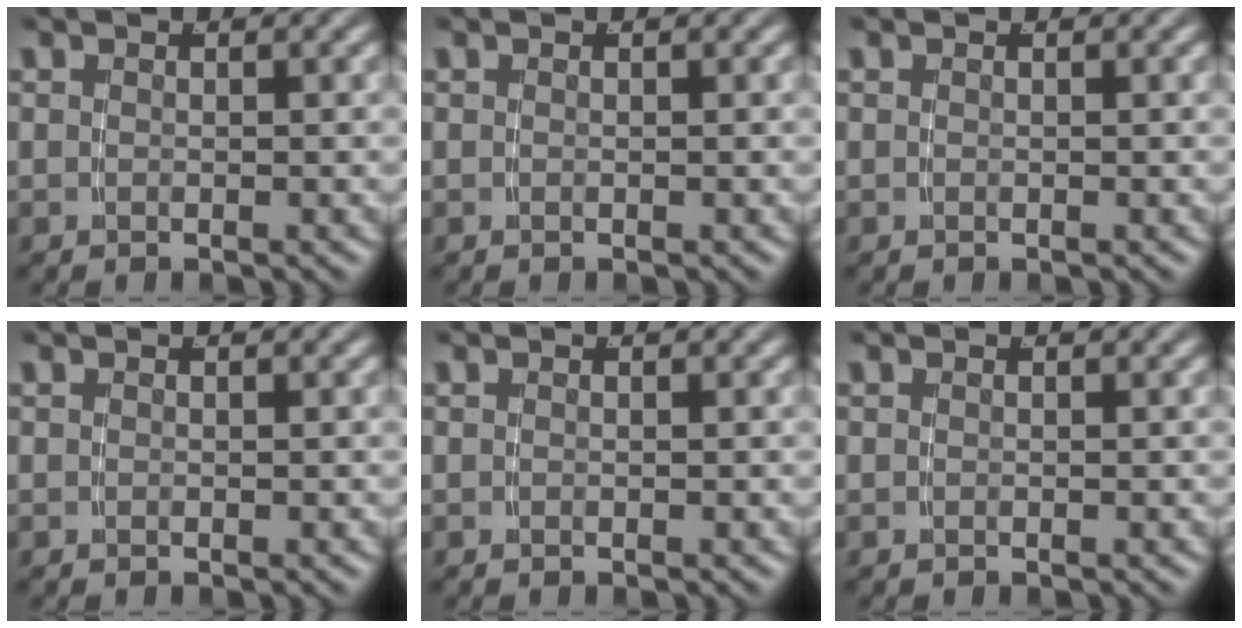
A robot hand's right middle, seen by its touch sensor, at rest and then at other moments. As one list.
[{"total": 0.0}, {"total": 0.0}, {"total": 0.0}, {"total": 0.0}, {"total": 0.0}]